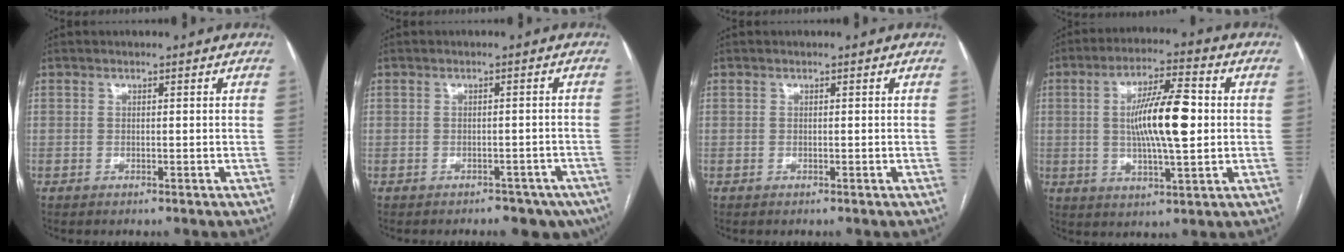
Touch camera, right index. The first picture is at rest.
{"total": 8.2, "force": [-6.1, 4.7, 3.0], "torque": [-0.021, 0.009, -0.066]}
{"total": 0.0}
{"total": 11.9, "force": [0.8, 2.1, 11.7], "torque": [-0.206, 0.010, 0.012]}